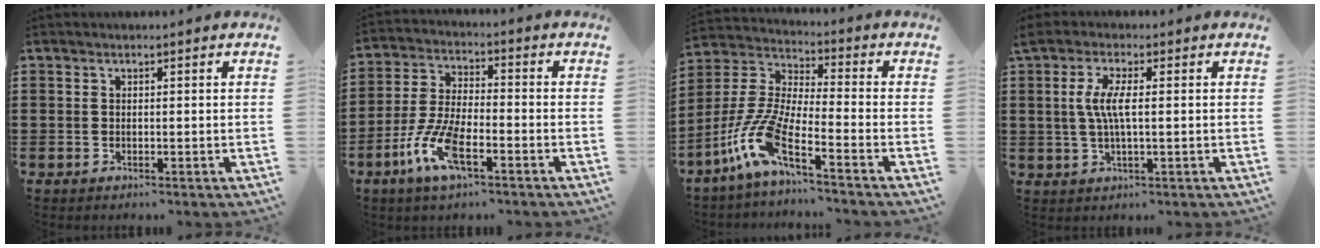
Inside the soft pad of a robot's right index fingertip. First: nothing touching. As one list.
[{"total": 8.7, "force": [-4.4, 2.7, 7.0], "torque": [-0.175, -0.012, -0.086]}, {"total": 9.7, "force": [-5.9, 1.5, 7.6], "torque": [-0.211, -0.029, -0.129]}, {"total": 5.0, "force": [0.3, 1.0, 4.9], "torque": [-0.105, -0.006, -0.002]}]